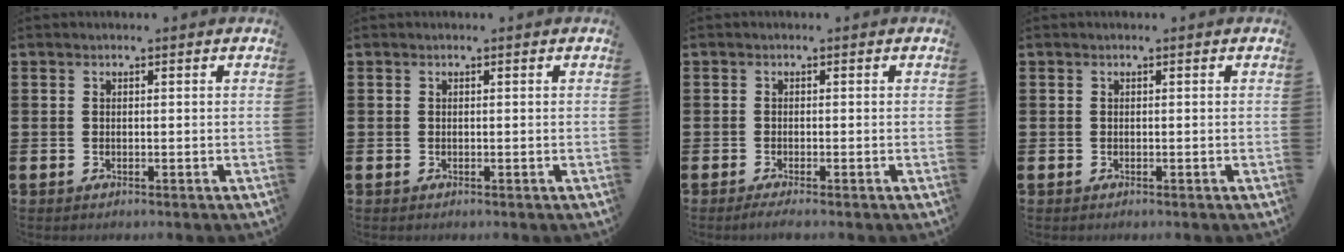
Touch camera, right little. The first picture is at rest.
{"total": 0.0}
{"total": 0.9, "force": [-0.5, 0.0, 0.7], "torque": [-0.011, -0.003, -0.010]}
{"total": 0.0}